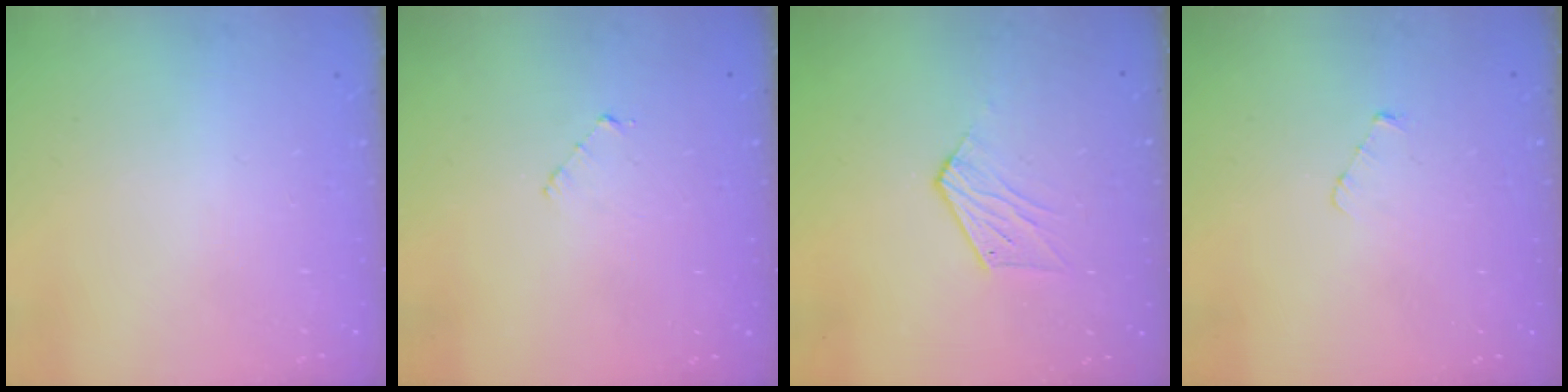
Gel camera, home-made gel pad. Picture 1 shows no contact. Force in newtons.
{"total": 2.9, "press": 2.9, "slide": 0.2}
{"total": 6.6, "press": 6.5, "slide": 0.4}
{"total": 3.0, "press": 3.0, "slide": 0.3}